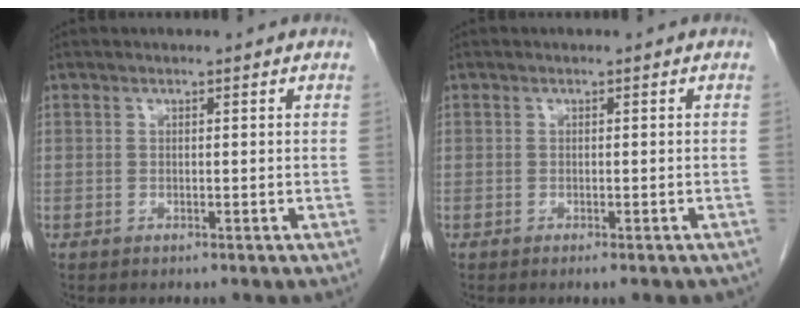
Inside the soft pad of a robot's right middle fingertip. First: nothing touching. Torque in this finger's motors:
{"motor_torque": [0.74, -0.33, 0.02, 0.02]}